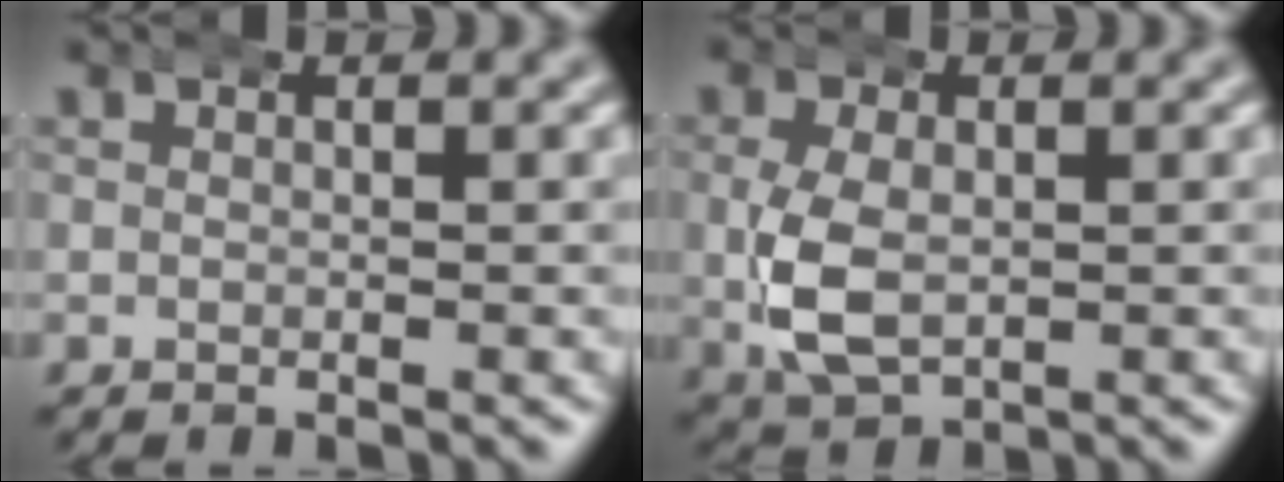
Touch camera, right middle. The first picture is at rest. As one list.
[{"total": 5.1, "force": [-0.5, 3.5, 3.7], "torque": [-0.096, -0.011, 0.002]}]